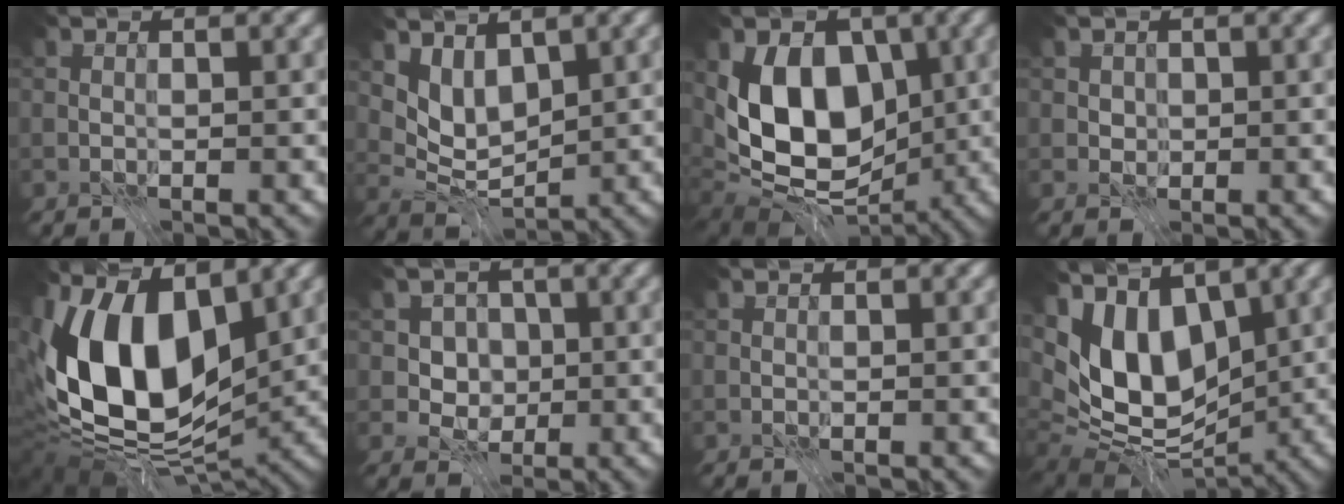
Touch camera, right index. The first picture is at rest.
{"total": 4.1, "force": [2.3, 2.4, 2.4], "torque": [-0.048, -0.010, 0.039]}
{"total": 11.5, "force": [0.6, 8.0, 8.3], "torque": [-0.115, -0.013, 0.008]}
{"total": 1.3, "force": [0.5, 1.1, 0.5], "torque": [-0.011, -0.003, 0.015]}
{"total": 13.9, "force": [1.0, 8.3, 11.1], "torque": [-0.216, -0.006, 0.004]}
{"total": 3.8, "force": [0.6, 3.3, 1.9], "torque": [-0.023, -0.004, 0.009]}
{"total": 0.0}
{"total": 10.5, "force": [2.0, 6.2, 8.3], "torque": [-0.140, -0.007, 0.032]}